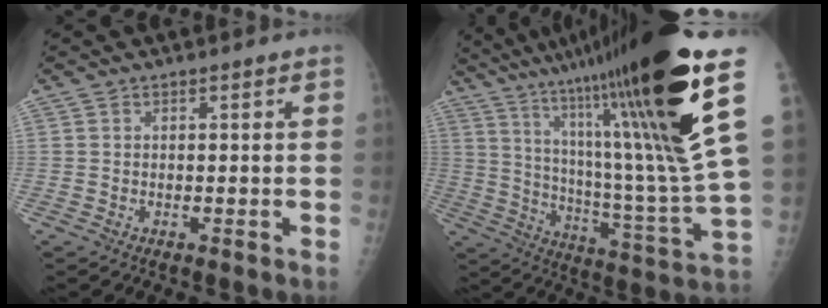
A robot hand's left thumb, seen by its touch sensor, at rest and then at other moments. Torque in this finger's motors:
{"motor_torque": [3.15, 1.85, 2.04, -0.73, 0.71]}